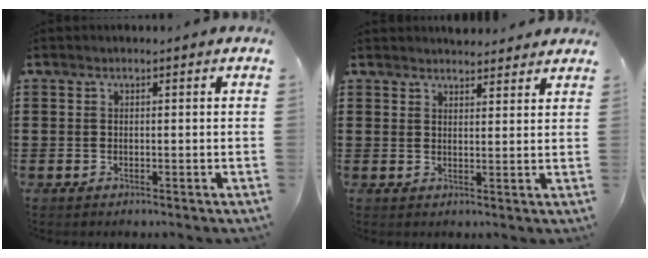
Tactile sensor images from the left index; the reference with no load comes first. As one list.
[{"total": 2.8, "force": [2.8, 0.3, 0.1], "torque": [-0.009, -0.006, 0.054]}]